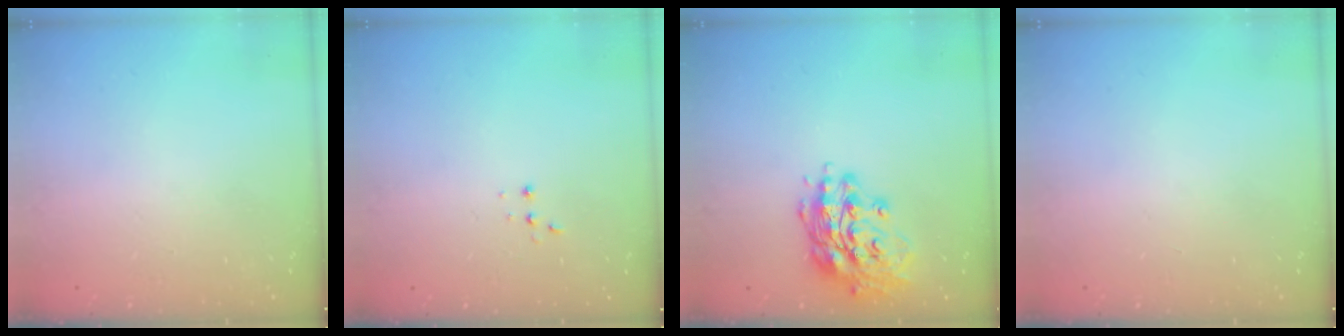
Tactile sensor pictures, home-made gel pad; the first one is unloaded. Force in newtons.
{"total": 2.7, "press": 2.7, "slide": 0.5}
{"total": 15.0, "press": 14.7, "slide": 2.6}
{"total": 0.0}